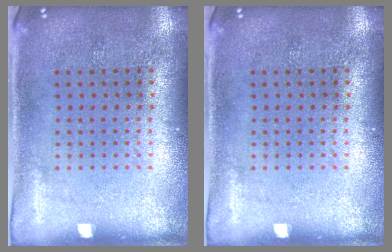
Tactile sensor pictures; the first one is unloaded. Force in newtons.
{"total": 0.0}